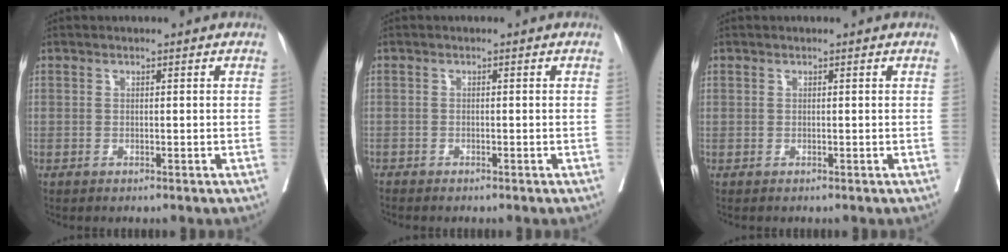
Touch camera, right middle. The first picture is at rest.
{"total": 0.9, "force": [-0.8, 0.3, 0.1], "torque": [-0.006, 0.000, -0.020]}
{"total": 0.0}